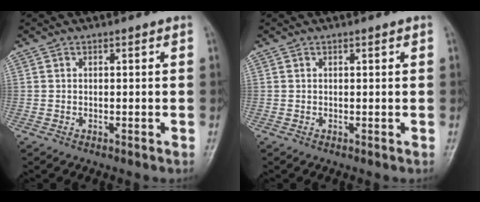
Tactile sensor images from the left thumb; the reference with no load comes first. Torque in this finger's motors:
{"motor_torque": [-0.16, -0.05, 0.08, 0.07, -0.04]}